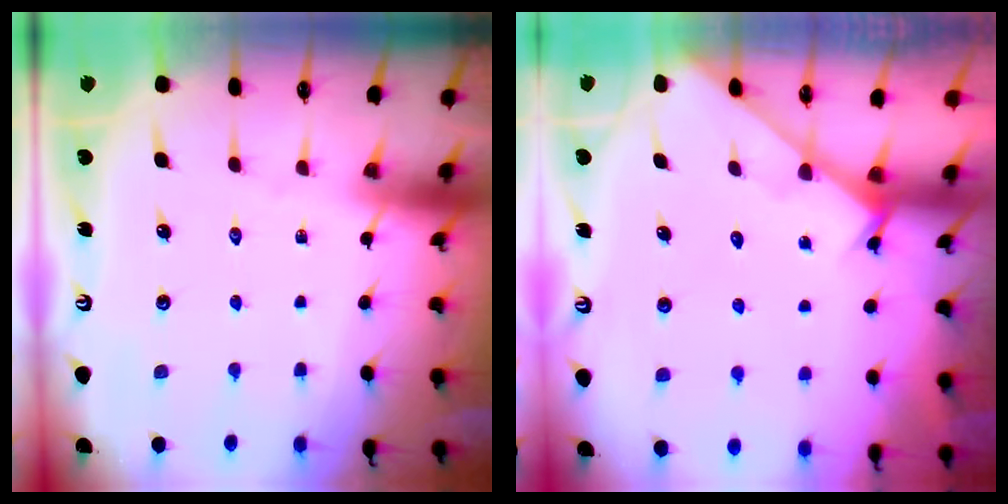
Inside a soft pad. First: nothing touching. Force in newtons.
{"total": 2.6, "press": 2.5, "slide": 0.3}